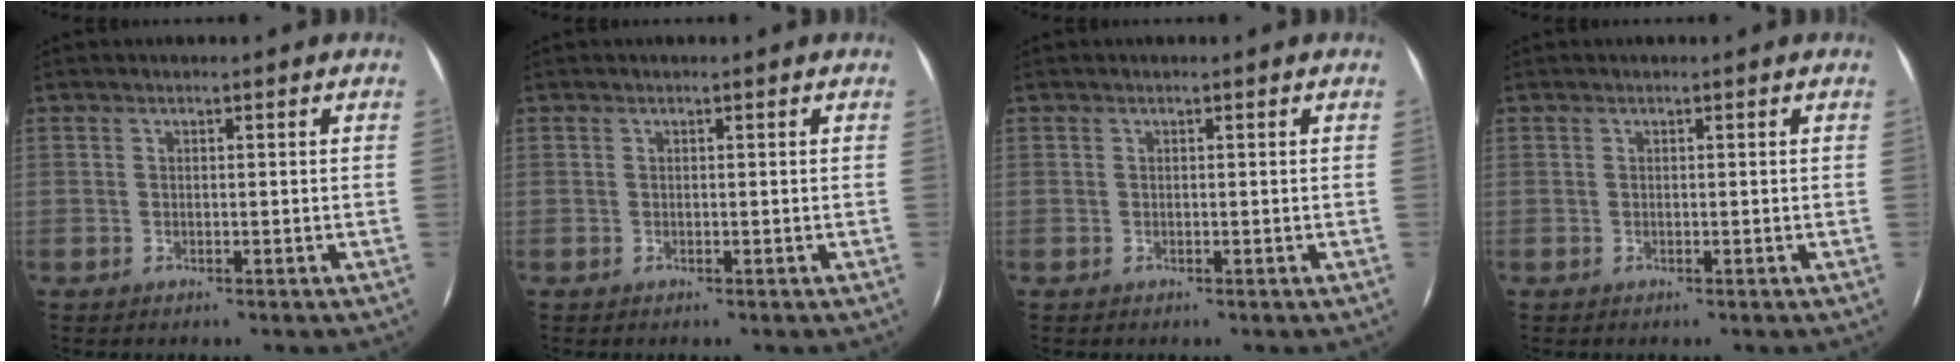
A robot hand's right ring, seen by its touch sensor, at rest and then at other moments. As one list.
[{"total": 0.0}, {"total": 0.0}, {"total": 0.0}]